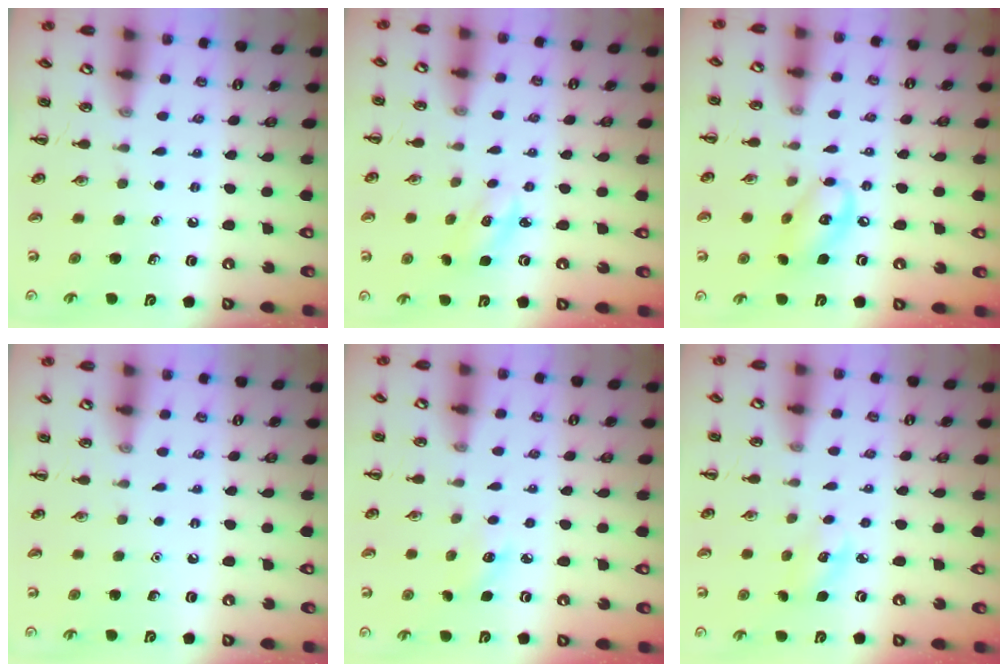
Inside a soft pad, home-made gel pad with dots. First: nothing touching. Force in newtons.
{"total": 2.8, "press": 2.8, "slide": 0.7}
{"total": 10.7, "press": 10.5, "slide": 2.1}
{"total": 1.6, "press": 1.6, "slide": 0.1}
{"total": 4.4, "press": 4.2, "slide": 1.2}
{"total": 3.8, "press": 3.7, "slide": 1.0}